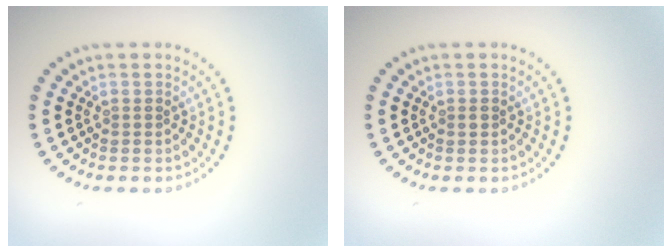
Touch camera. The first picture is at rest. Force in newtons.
{"total": 0.6, "press": 0.6, "slide": 0.0}